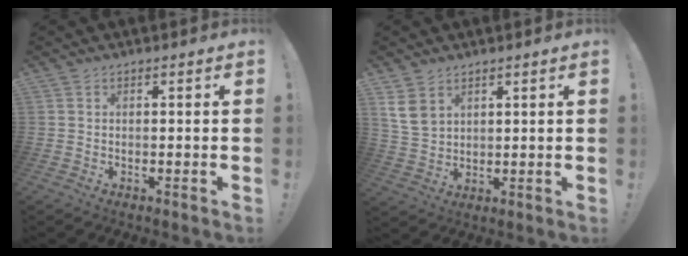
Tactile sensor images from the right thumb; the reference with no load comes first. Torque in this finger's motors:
{"motor_torque": [-0.31, 0.49, 0.43, 0.33, 0.03]}